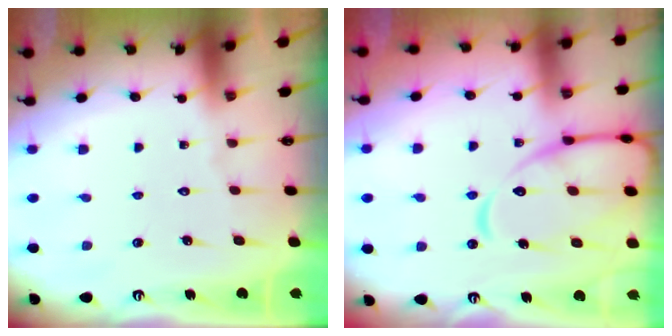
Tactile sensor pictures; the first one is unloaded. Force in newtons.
{"total": 15.3, "press": 15.2, "slide": 1.5}